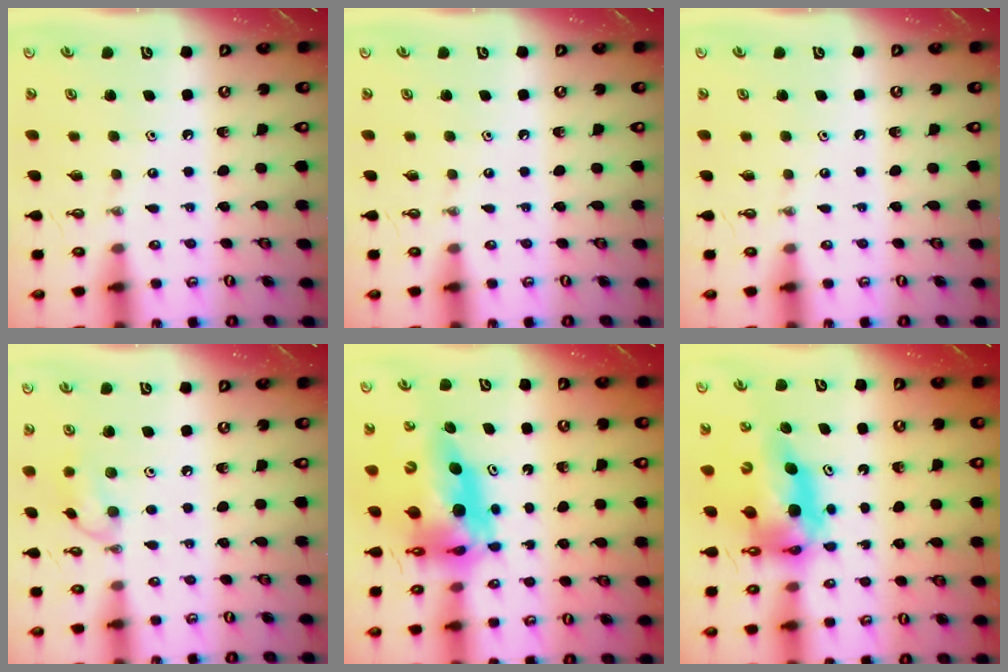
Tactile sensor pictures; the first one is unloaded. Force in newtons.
{"total": 0.0}
{"total": 0.0}
{"total": 8.8, "press": 8.3, "slide": 2.8}
{"total": 15.1, "press": 15.1, "slide": 1.4}
{"total": 12.1, "press": 12.1, "slide": 1.2}